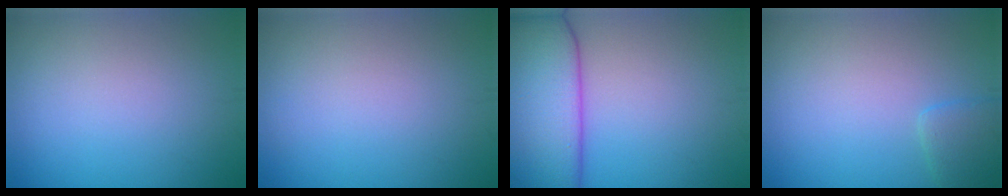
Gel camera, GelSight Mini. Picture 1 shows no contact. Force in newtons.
{"total": 0.0}
{"total": 13.1, "press": 13.1, "slide": 0.9}
{"total": 1.7, "press": 1.7, "slide": 0.1}